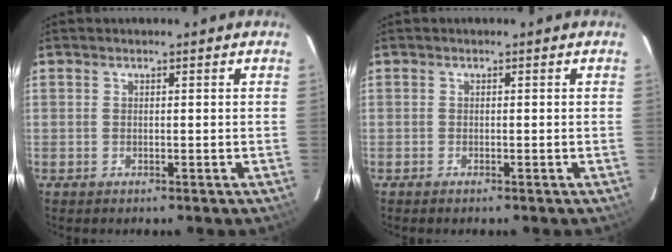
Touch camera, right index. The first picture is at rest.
{"total": 0.0}